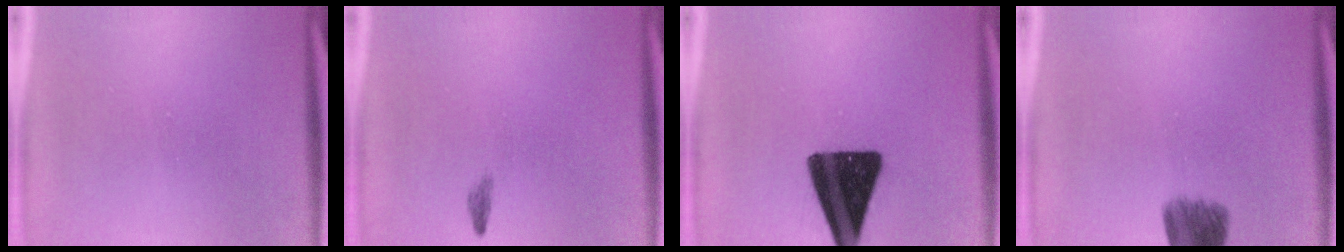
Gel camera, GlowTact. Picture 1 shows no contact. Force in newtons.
{"total": 0.5}
{"total": 15.8}
{"total": 6.4}